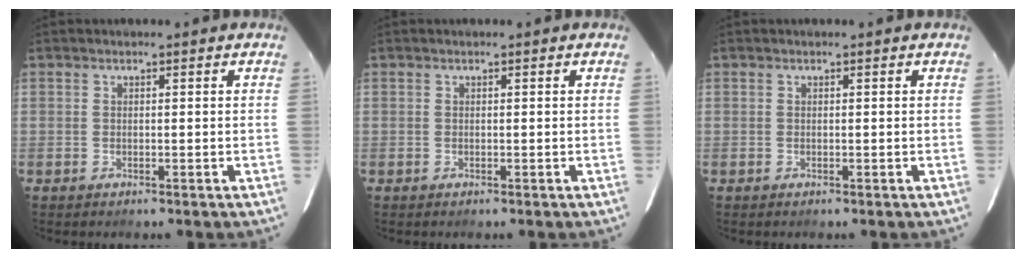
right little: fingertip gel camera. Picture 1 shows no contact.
{"total": 0.0}
{"total": 0.0}